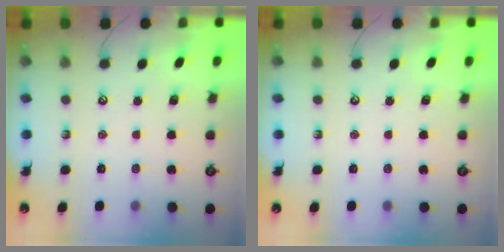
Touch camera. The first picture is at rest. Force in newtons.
{"total": 0.0}